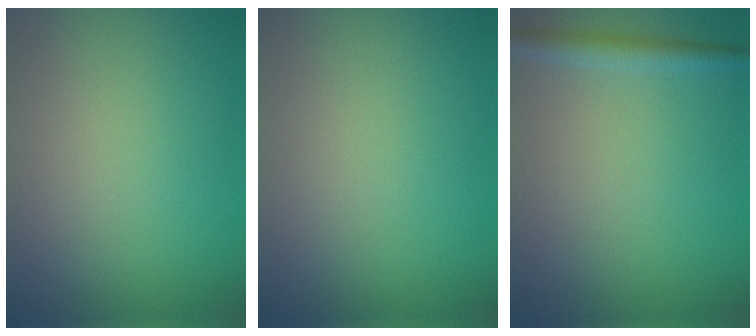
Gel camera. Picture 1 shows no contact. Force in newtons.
{"total": 0.0}
{"total": 2.0, "press": 2.0, "slide": 0.1}